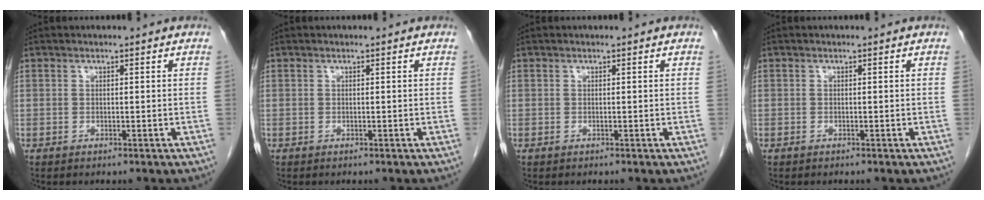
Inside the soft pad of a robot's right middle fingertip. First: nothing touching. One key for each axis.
{"total": 0.0}
{"total": 0.0}
{"total": 0.0}